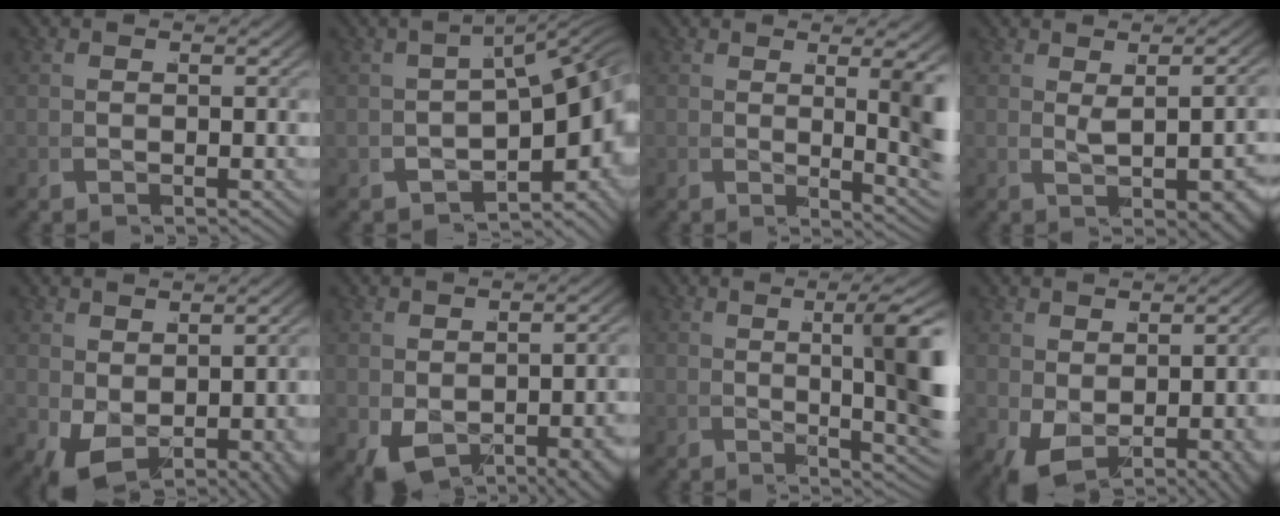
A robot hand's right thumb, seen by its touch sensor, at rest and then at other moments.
{"total": 9.2, "force": [-1.9, 5.0, 7.5], "torque": [-0.077, -0.005, -0.025]}
{"total": 6.7, "force": [0.5, 2.1, 6.4], "torque": [-0.072, -0.004, 0.013]}
{"total": 3.7, "force": [0.7, 1.0, 3.5], "torque": [-0.039, 0.003, 0.021]}
{"total": 4.6, "force": [-0.8, 2.9, 3.4], "torque": [-0.052, -0.029, 0.012]}
{"total": 4.8, "force": [-1.3, 2.5, 4.0], "torque": [-0.052, -0.018, -0.002]}
{"total": 10.5, "force": [1.3, 3.7, 9.7], "torque": [-0.108, 0.007, 0.018]}
{"total": 4.1, "force": [-0.7, 2.3, 3.4], "torque": [-0.046, -0.024, 0.011]}